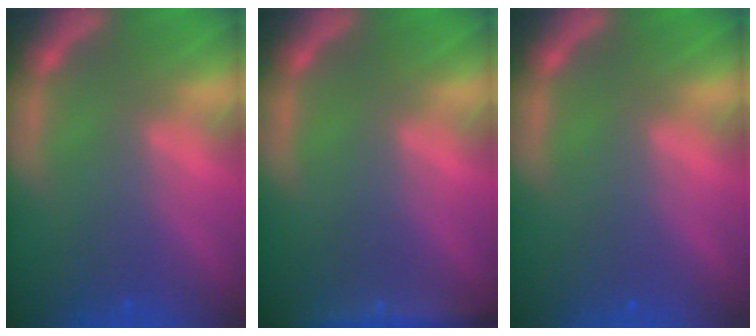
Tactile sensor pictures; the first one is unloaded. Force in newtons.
{"total": 4.0}
{"total": 0.0}